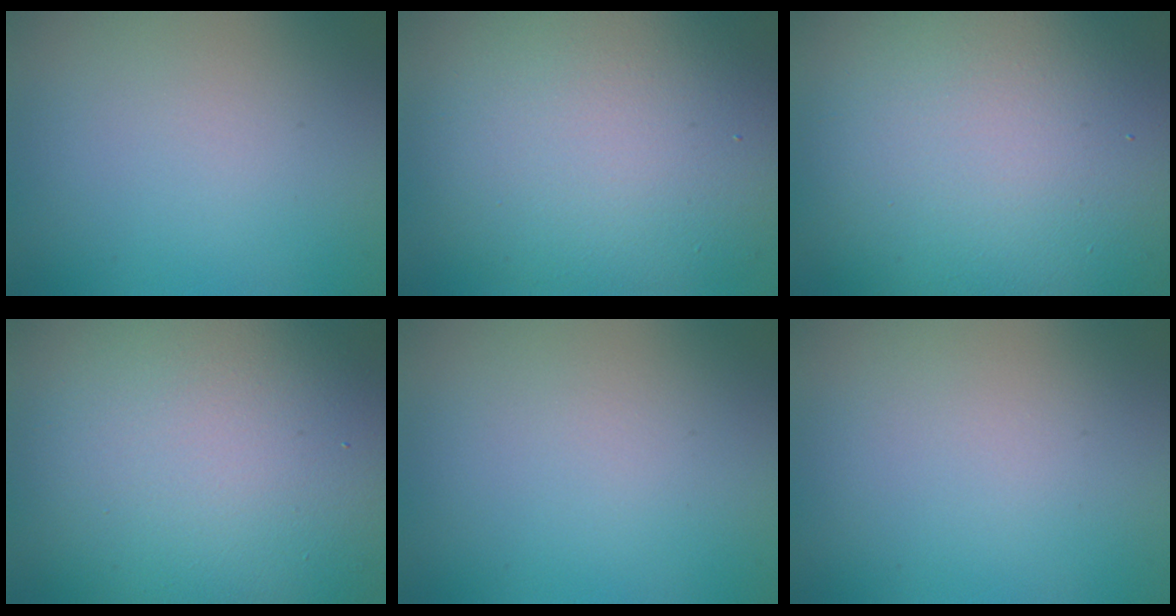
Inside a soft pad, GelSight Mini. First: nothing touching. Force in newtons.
{"total": 11.4, "press": 11.3, "slide": 1.1}
{"total": 18.4, "press": 18.3, "slide": 1.2}
{"total": 18.8, "press": 18.7, "slide": 1.3}
{"total": 0.0}
{"total": 0.0}